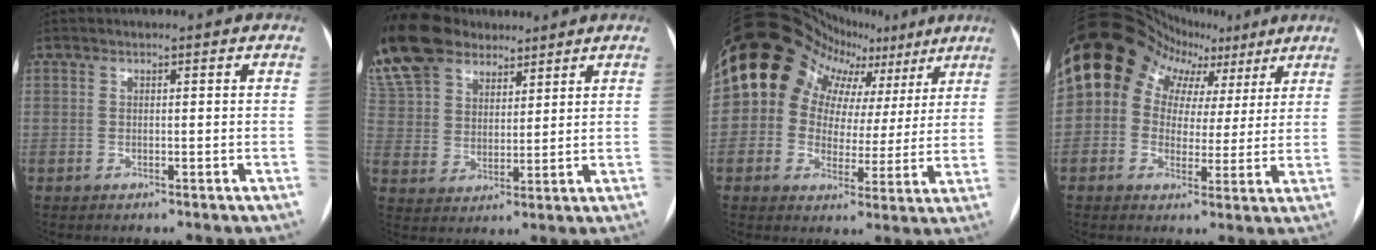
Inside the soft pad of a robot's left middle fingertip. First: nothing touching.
{"total": 18.8, "force": [14.5, 10.0, 6.8], "torque": [-0.197, 0.043, 0.272]}
{"total": 15.7, "force": [8.0, 12.0, 6.3], "torque": [-0.081, 0.056, 0.104]}
{"total": 14.2, "force": [5.8, 11.2, 6.4], "torque": [-0.093, 0.068, 0.088]}